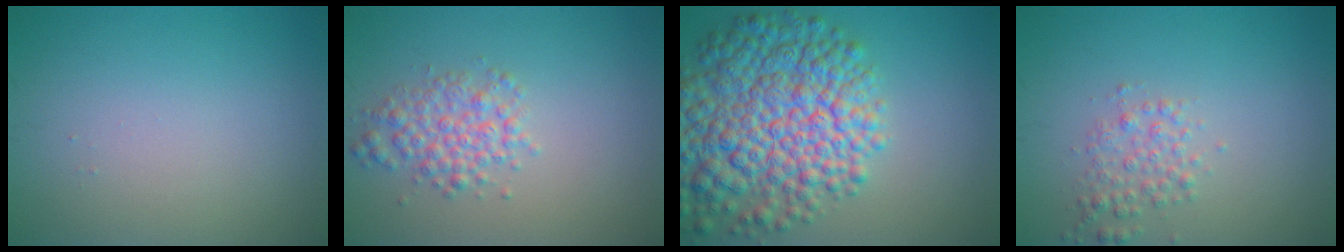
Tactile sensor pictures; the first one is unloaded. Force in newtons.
{"total": 3.0, "press": 3.0, "slide": 0.1}
{"total": 10.9, "press": 10.9, "slide": 0.4}
{"total": 2.0, "press": 2.0, "slide": 0.1}